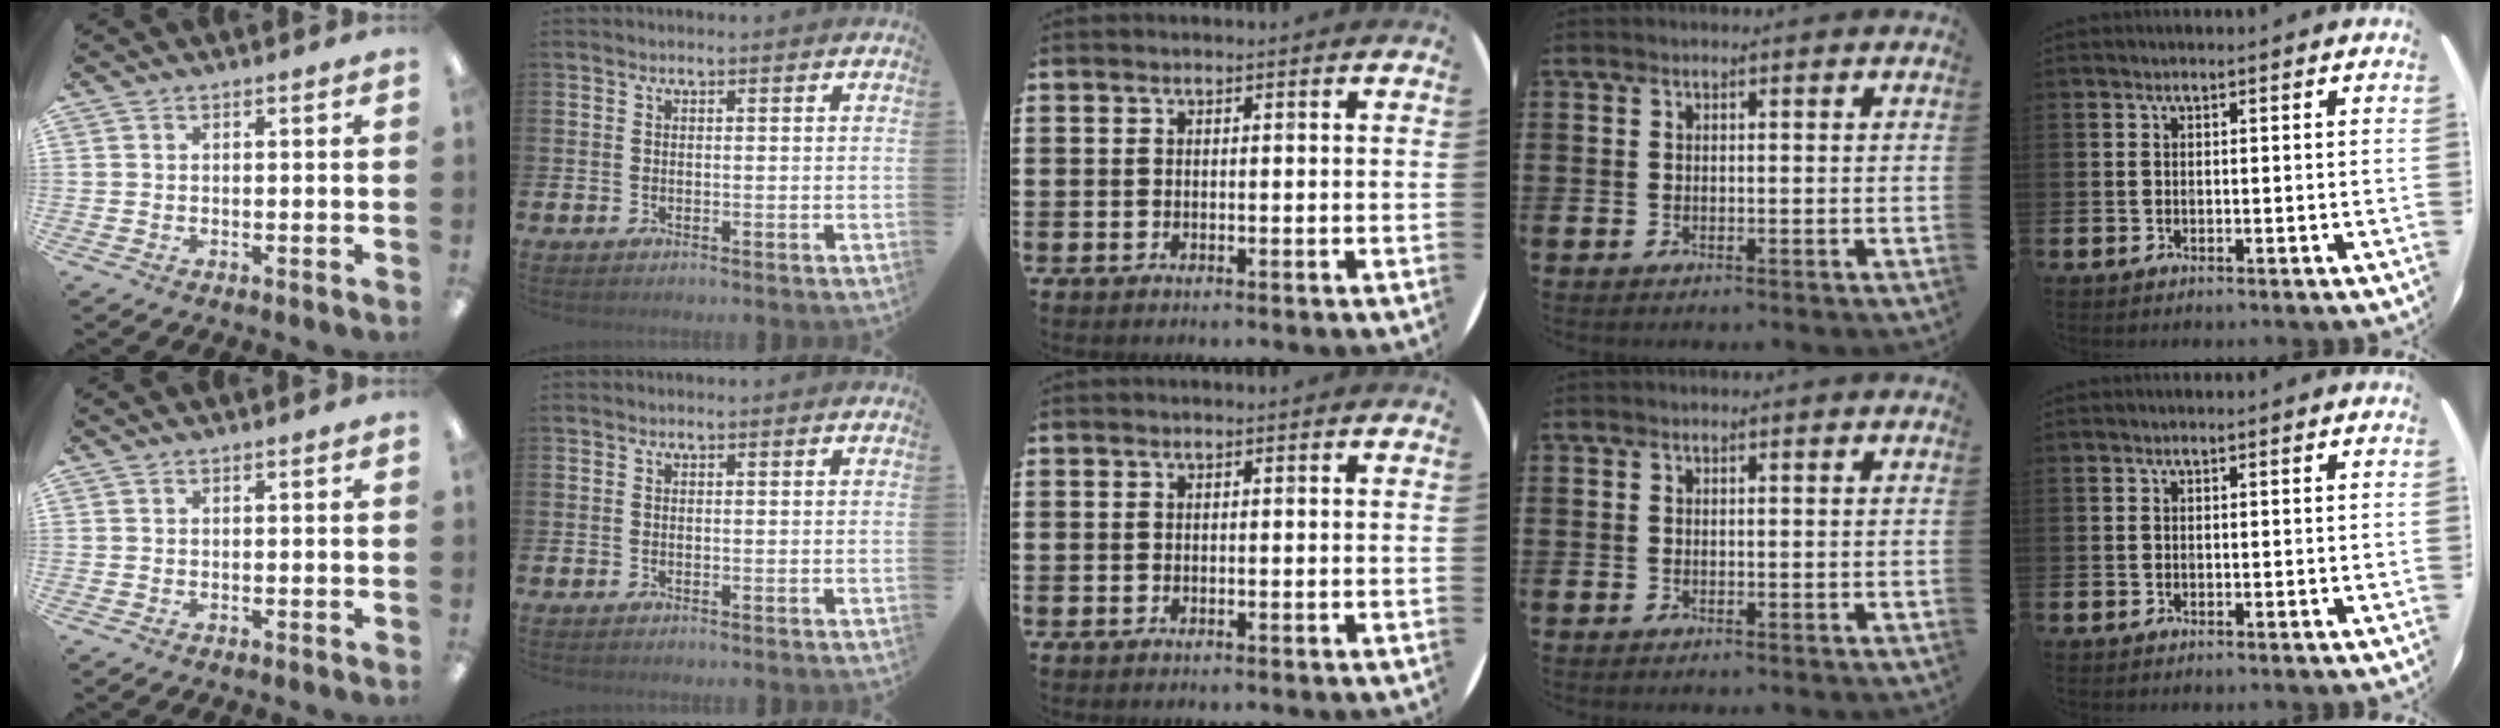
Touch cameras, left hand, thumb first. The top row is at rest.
{}